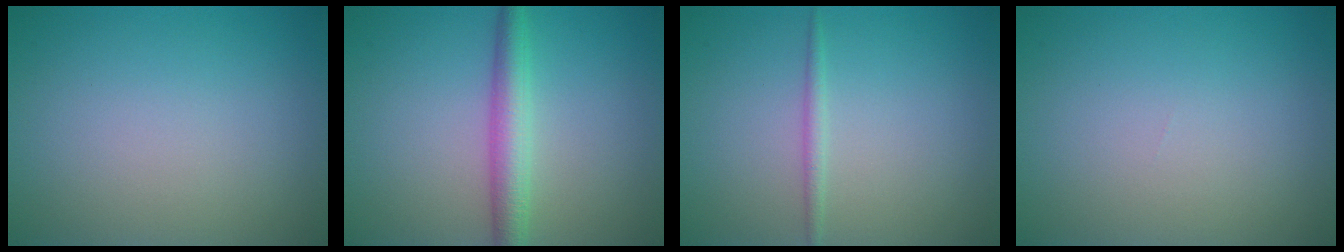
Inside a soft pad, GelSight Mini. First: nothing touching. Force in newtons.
{"total": 3.5, "press": 3.5, "slide": 0.1}
{"total": 1.1, "press": 1.1, "slide": 0.0}
{"total": 0.0}